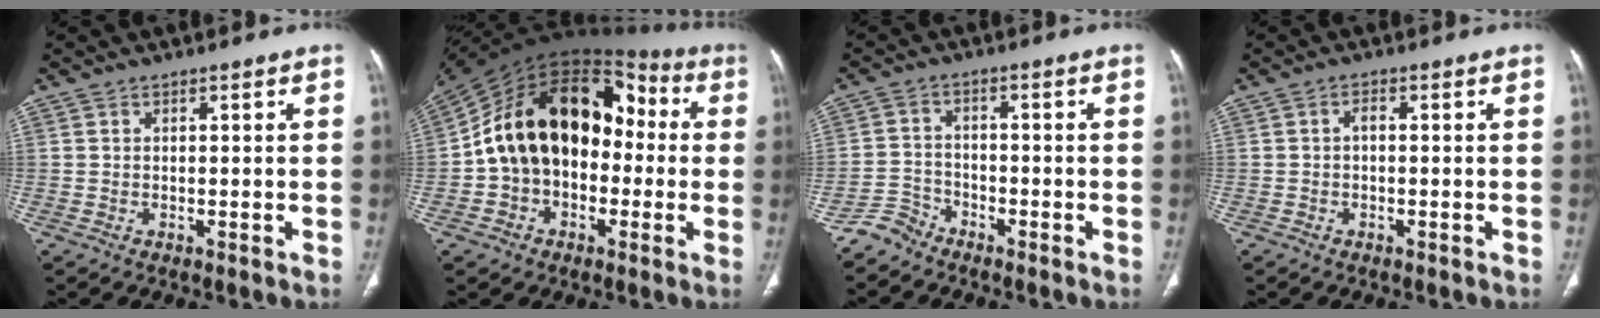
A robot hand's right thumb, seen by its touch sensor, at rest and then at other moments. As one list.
[{"total": 22.4, "force": [0.1, 15.5, 16.2], "torque": [-0.247, 0.052, -0.005]}, {"total": 3.8, "force": [-3.5, 1.6, -0.3], "torque": [0.009, 0.015, -0.075]}, {"total": 1.2, "force": [-0.1, 0.7, 1.0], "torque": [-0.013, 0.003, -0.006]}]